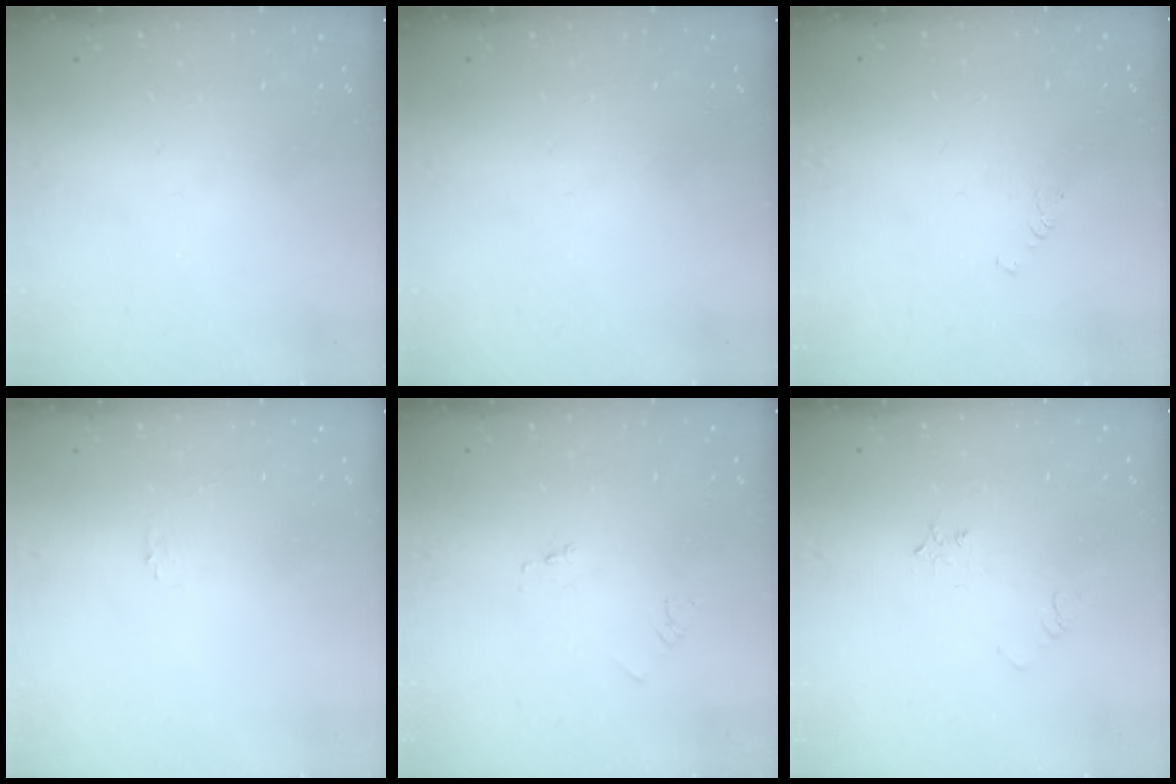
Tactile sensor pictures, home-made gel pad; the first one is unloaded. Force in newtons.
{"total": 0.0}
{"total": 2.4, "press": 2.4, "slide": 0.4}
{"total": 0.8, "press": 0.8, "slide": 0.2}
{"total": 1.7, "press": 1.7, "slide": 0.2}
{"total": 4.5, "press": 4.5, "slide": 0.6}